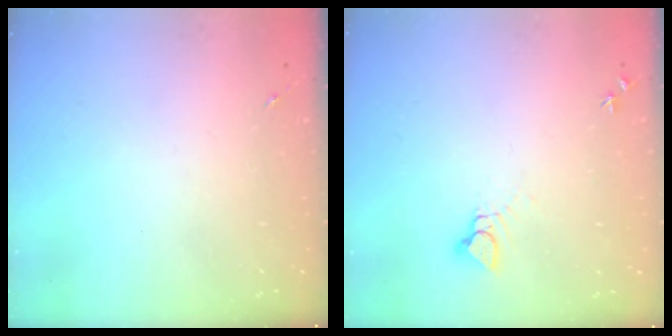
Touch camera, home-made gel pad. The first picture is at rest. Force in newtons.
{"total": 3.9, "press": 3.9, "slide": 0.2}